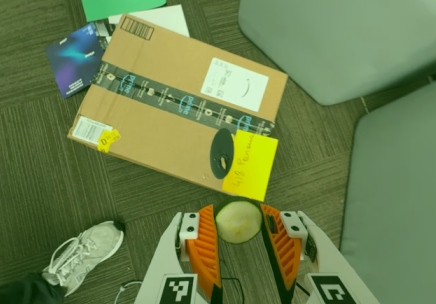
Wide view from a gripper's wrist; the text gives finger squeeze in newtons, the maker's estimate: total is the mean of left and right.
{"total": 9.6, "left": 9.8, "right": 9.5}